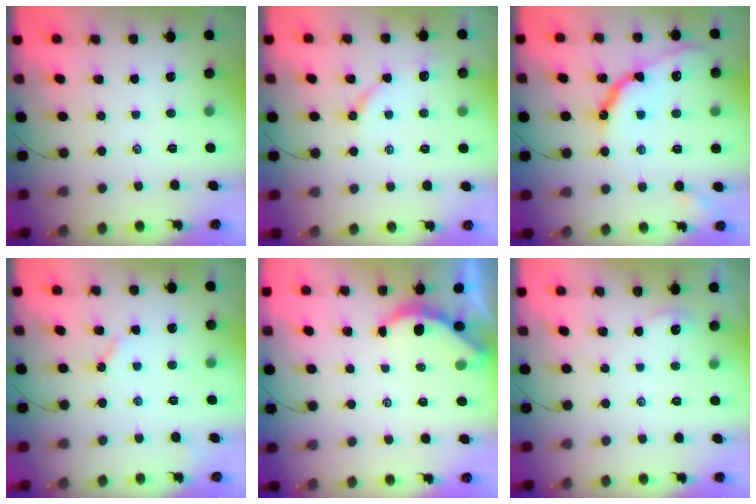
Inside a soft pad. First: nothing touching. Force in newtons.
{"total": 4.6, "press": 4.6, "slide": 0.5}
{"total": 13.1, "press": 13.1, "slide": 0.7}
{"total": 2.6, "press": 2.5, "slide": 0.3}
{"total": 3.1, "press": 3.1, "slide": 0.2}
{"total": 3.1, "press": 3.1, "slide": 0.3}